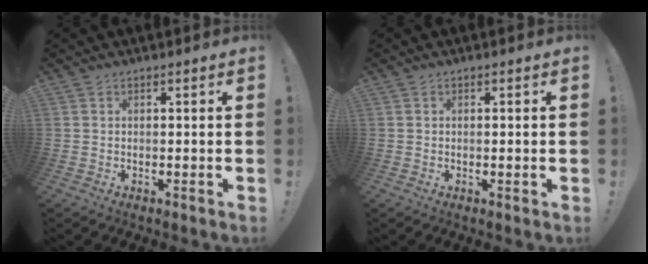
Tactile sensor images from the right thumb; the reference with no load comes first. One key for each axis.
{"total": 0.8, "fx": -0.1, "fy": -0.2, "fz": 0.7, "tx": -0.005, "ty": -0.004, "tz": -0.004}